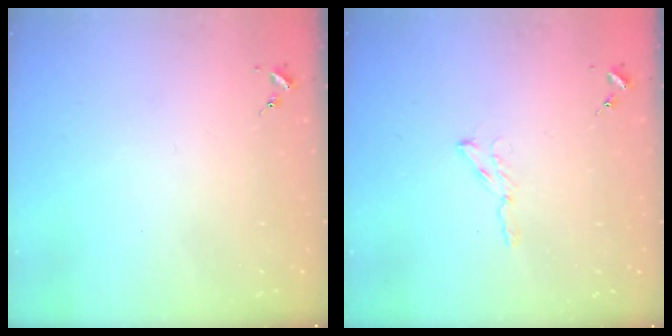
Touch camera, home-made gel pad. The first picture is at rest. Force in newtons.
{"total": 3.9, "press": 3.8, "slide": 0.5}